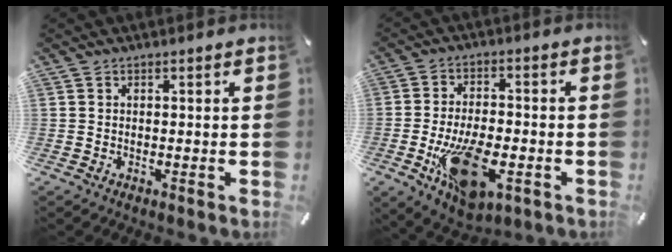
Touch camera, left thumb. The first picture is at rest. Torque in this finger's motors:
{"motor_torque": [1.05, 3.96, 1.52, 0.29, 0.61]}